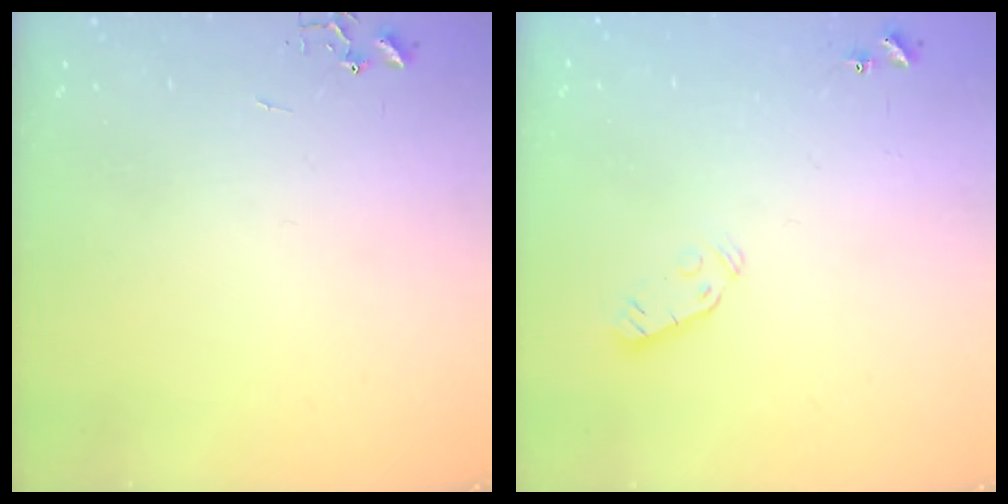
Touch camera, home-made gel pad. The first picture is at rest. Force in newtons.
{"total": 3.7, "press": 3.6, "slide": 0.7}